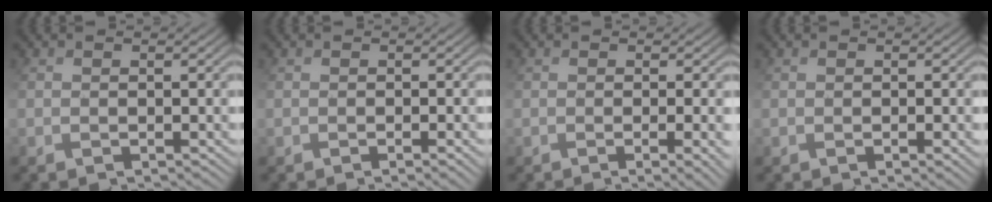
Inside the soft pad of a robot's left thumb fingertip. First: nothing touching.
{"total": 2.0, "force": [-0.9, 0.6, 1.7], "torque": [-0.023, -0.001, 0.004]}
{"total": 5.3, "force": [-1.0, 2.2, 4.7], "torque": [-0.055, -0.004, 0.010]}
{"total": 1.9, "force": [-0.4, 1.0, 1.5], "torque": [-0.026, -0.003, 0.002]}